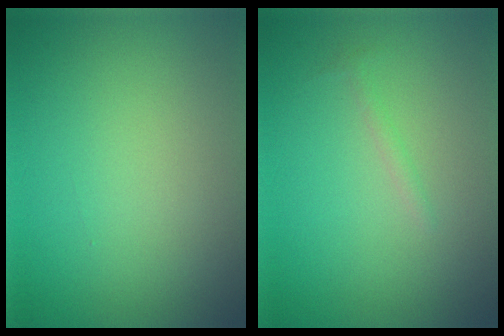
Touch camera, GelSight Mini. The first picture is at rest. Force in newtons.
{"total": 0.6, "press": 0.6, "slide": 0.0}